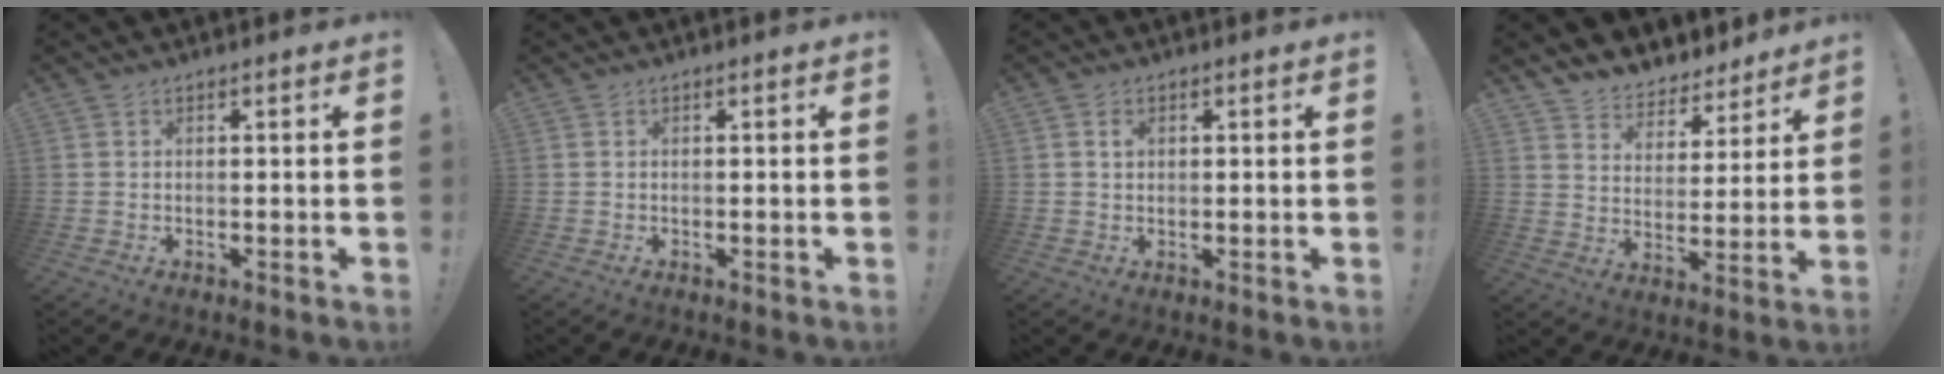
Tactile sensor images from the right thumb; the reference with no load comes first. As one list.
[{"total": 0.0}, {"total": 0.8, "force": [0.5, 0.5, 0.3], "torque": [-0.007, 0.002, 0.009]}, {"total": 6.6, "force": [5.5, 3.6, 0.6], "torque": [-0.014, -0.058, 0.107]}]